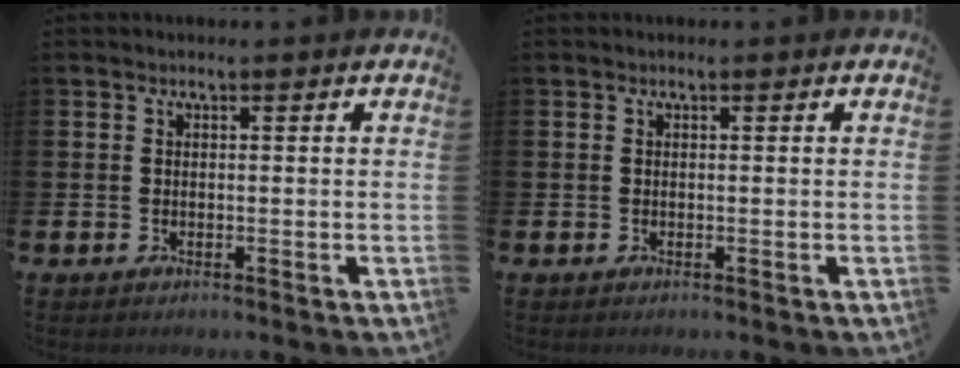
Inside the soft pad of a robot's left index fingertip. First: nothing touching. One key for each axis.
{"total": 0.0}